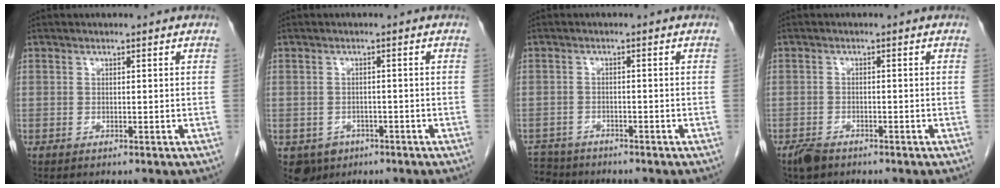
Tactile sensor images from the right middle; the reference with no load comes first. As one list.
[{"total": 4.2, "force": [-2.3, 3.4, 0.9], "torque": [-0.010, 0.004, -0.030]}, {"total": 5.4, "force": [-5.0, 2.1, -0.1], "torque": [0.002, -0.004, -0.086]}, {"total": 2.6, "force": [-2.0, 1.2, 1.1], "torque": [-0.025, -0.001, -0.031]}]